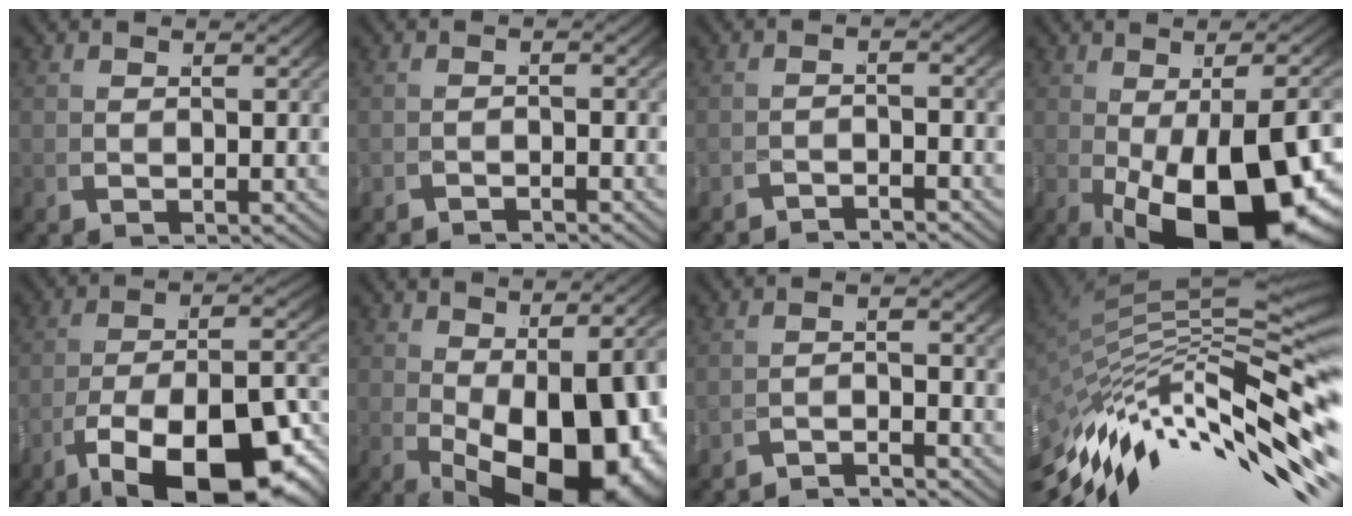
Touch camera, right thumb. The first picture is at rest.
{"total": 1.4, "force": [-1.3, -0.6, -0.3], "torque": [0.014, 0.000, -0.025]}
{"total": 2.3, "force": [-2.2, -0.5, 0.0], "torque": [0.010, -0.003, -0.039]}
{"total": 15.5, "force": [-3.8, 7.5, 13.1], "torque": [-0.216, -0.053, -0.014]}
{"total": 16.4, "force": [-5.1, 8.3, 13.2], "torque": [-0.234, -0.078, -0.031]}
{"total": 14.3, "force": [-2.3, 7.4, 12.1], "torque": [-0.187, -0.061, 0.004]}
{"total": 2.9, "force": [-2.8, -0.4, 0.7], "torque": [0.002, -0.005, -0.047]}
{"total": 14.5, "force": [-2.6, 7.0, 12.4], "torque": [-0.213, -0.007, -0.012]}